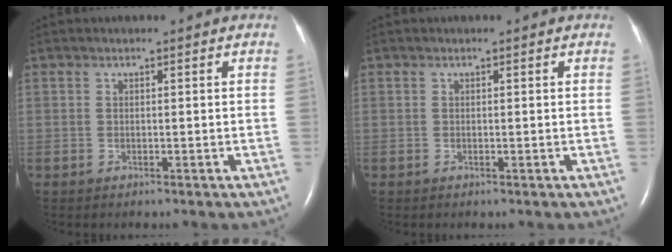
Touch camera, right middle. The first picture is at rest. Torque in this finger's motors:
{"motor_torque": [0.06, -0.11, 0.00, 0.01]}